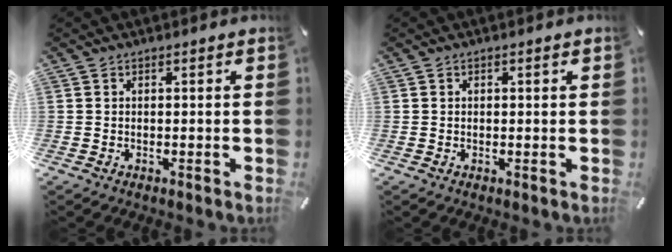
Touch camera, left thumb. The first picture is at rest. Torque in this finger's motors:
{"motor_torque": [-0.08, -0.40, 0.16, 0.19, 0.01]}